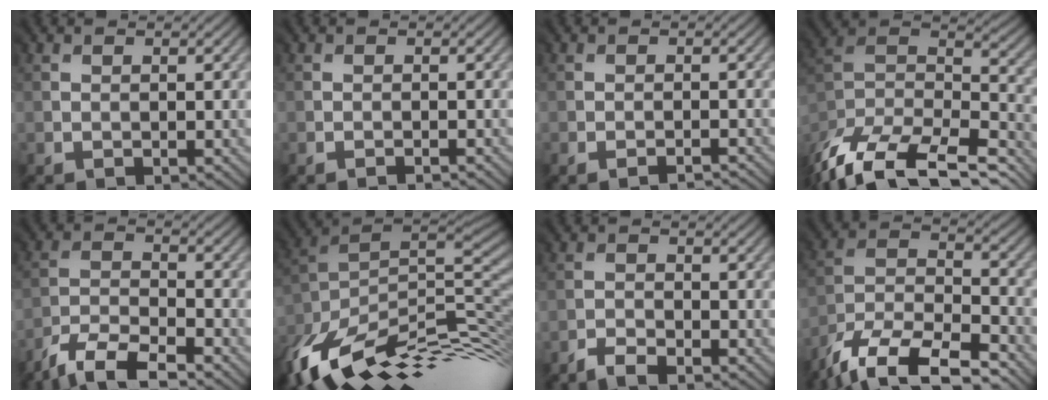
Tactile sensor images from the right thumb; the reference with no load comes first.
{"total": 1.6, "force": [-0.8, -1.1, -0.8], "torque": [0.010, 0.003, -0.017]}
{"total": 1.9, "force": [-1.4, -1.0, -0.7], "torque": [0.008, 0.002, -0.029]}
{"total": 14.5, "force": [-12.5, 5.1, 5.3], "torque": [-0.144, -0.011, -0.186]}
{"total": 6.0, "force": [-5.6, 0.8, 2.1], "torque": [-0.051, -0.008, -0.114]}
{"total": 12.2, "force": [-4.6, 4.6, 10.4], "torque": [-0.232, -0.001, -0.084]}
{"total": 2.3, "force": [-2.2, -0.2, 0.2], "torque": [-0.010, -0.001, -0.045]}
{"total": 13.1, "force": [-11.3, 3.5, 5.6], "torque": [-0.122, -0.027, -0.208]}